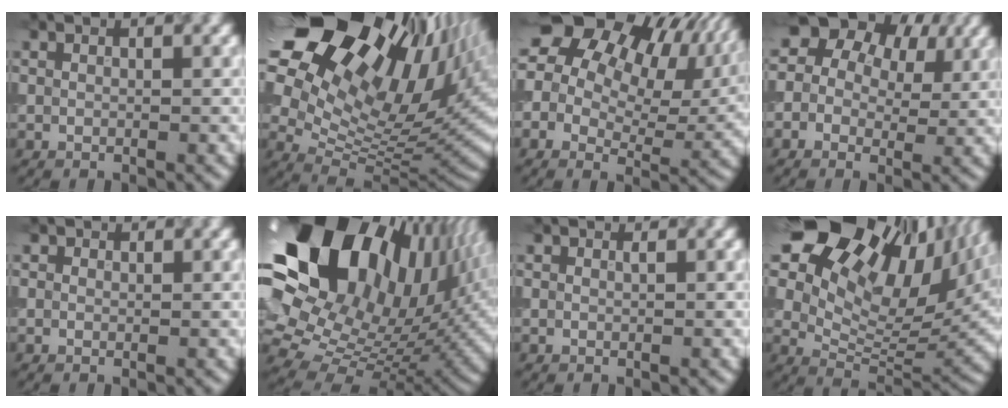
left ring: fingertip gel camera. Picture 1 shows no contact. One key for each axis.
{"total": 20.2, "fx": 11.3, "fy": 10.3, "fz": 13.2, "tx": -0.222, "ty": 0.038, "tz": 0.191}
{"total": 18.5, "fx": 6.5, "fy": 11.9, "fz": 12.6, "tx": -0.198, "ty": 0.031, "tz": 0.114}
{"total": 11.3, "fx": 4.6, "fy": 8.1, "fz": 6.4, "tx": -0.103, "ty": 0.045, "tz": 0.038}
{"total": 0.5, "fx": 0.2, "fy": 0.5, "fz": 0.1, "tx": 0.000, "ty": -0.006, "tz": -0.003}
{"total": 21.7, "fx": 8.6, "fy": 13.9, "fz": 14.3, "tx": -0.264, "ty": 0.017, "tz": 0.167}
{"total": 0.0}
{"total": 17.8, "fx": 9.8, "fy": 9.6, "fz": 11.3, "tx": -0.194, "ty": 0.034, "tz": 0.169}